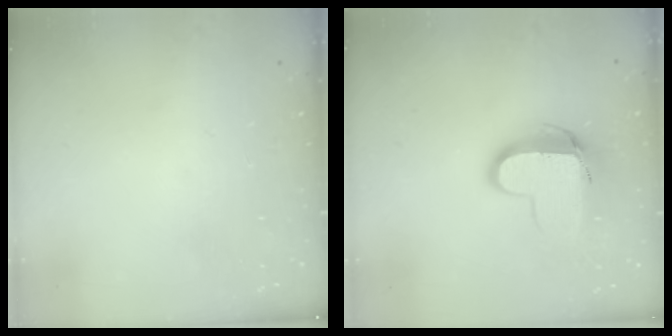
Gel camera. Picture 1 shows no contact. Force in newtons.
{"total": 11.2, "press": 11.2, "slide": 1.1}